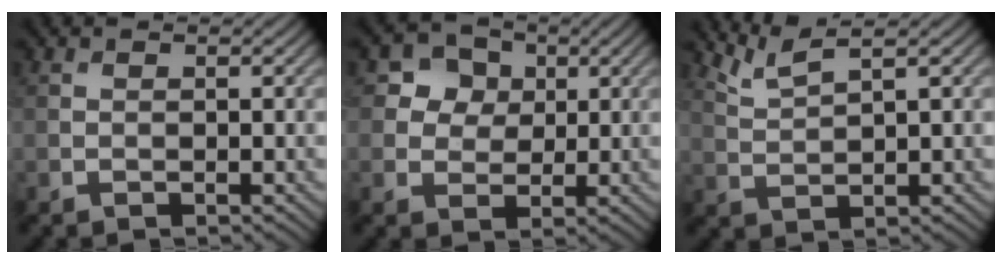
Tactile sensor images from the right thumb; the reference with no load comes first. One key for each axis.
{"total": 4.9, "fx": 1.6, "fy": 4.3, "fz": 1.7, "tx": -0.047, "ty": -0.002, "tz": 0.024}
{"total": 3.5, "fx": 2.7, "fy": 0.4, "fz": 2.2, "tx": -0.048, "ty": 0.008, "tz": 0.064}